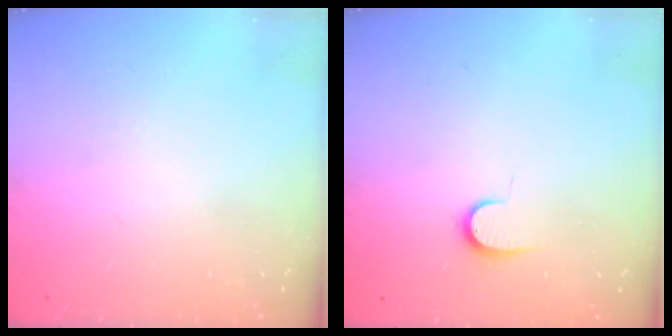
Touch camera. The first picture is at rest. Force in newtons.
{"total": 6.7, "press": 6.7, "slide": 0.7}